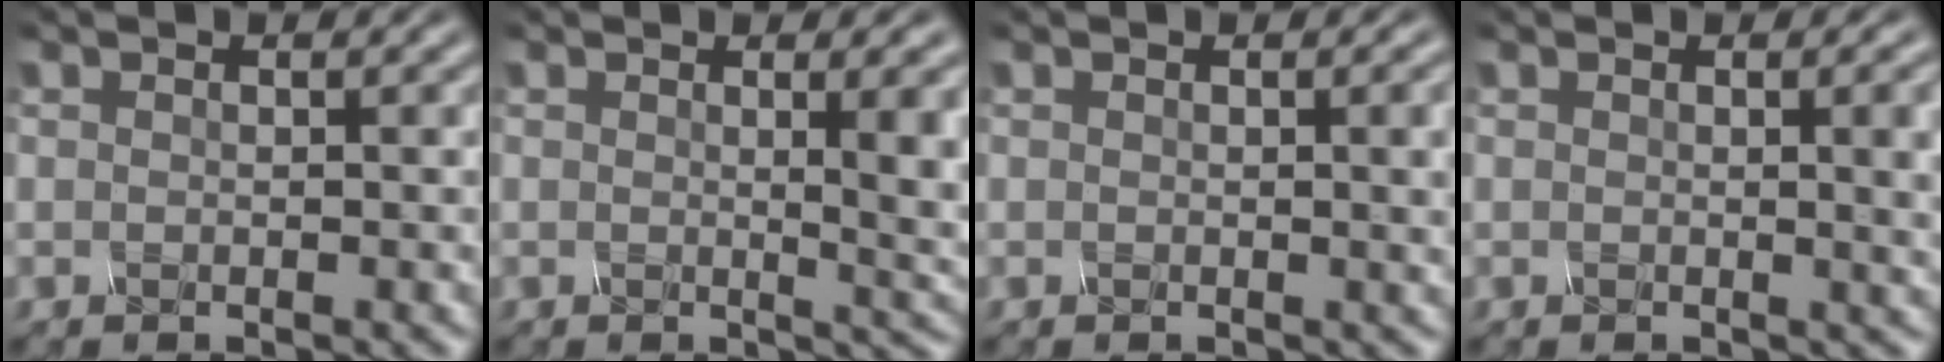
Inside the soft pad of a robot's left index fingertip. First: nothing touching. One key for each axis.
{"total": 5.4, "fx": 0.6, "fy": 1.7, "fz": 5.1, "tx": -0.046, "ty": -0.001, "tz": 0.011}
{"total": 3.2, "fx": 0.3, "fy": 1.2, "fz": 3.0, "tx": -0.021, "ty": 0.008, "tz": 0.001}
{"total": 4.7, "fx": 0.4, "fy": 1.9, "fz": 4.3, "tx": -0.027, "ty": 0.010, "tz": 0.004}